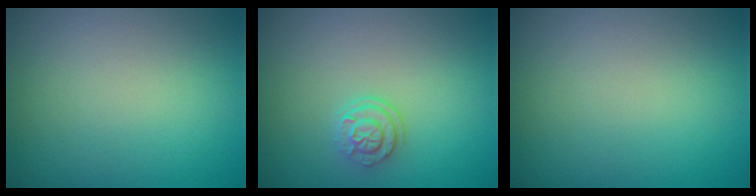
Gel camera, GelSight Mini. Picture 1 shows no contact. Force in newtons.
{"total": 1.9, "press": 1.6, "slide": 1.1}
{"total": 0.0}